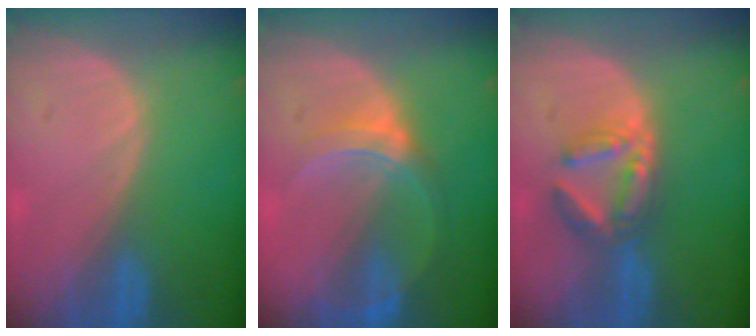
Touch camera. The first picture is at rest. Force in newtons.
{"total": 6.0, "press": 5.6, "slide": 2.0}
{"total": 6.1, "press": 5.7, "slide": 2.3}